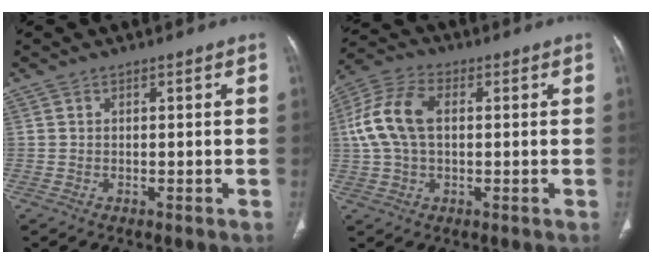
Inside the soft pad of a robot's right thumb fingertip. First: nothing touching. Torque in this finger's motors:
{"motor_torque": [-0.15, 0.53, 0.45, -0.44, 0.45]}